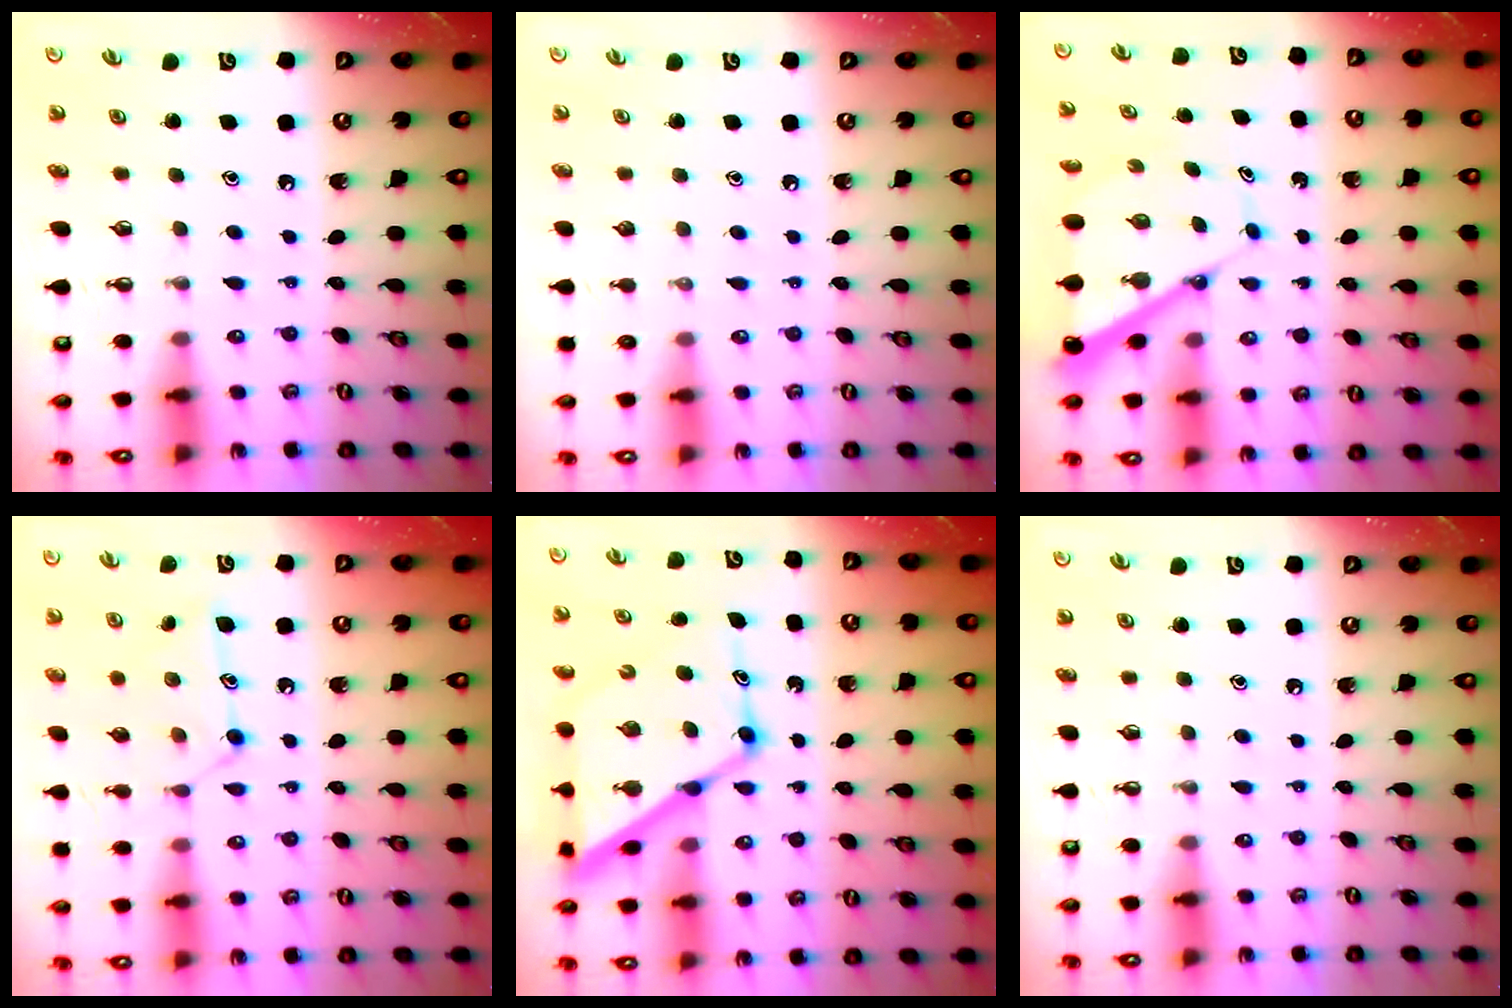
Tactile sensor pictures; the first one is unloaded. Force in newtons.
{"total": 0.0}
{"total": 7.8, "press": 7.8, "slide": 0.7}
{"total": 12.4, "press": 12.4, "slide": 0.1}
{"total": 16.7, "press": 16.6, "slide": 1.4}
{"total": 0.0}